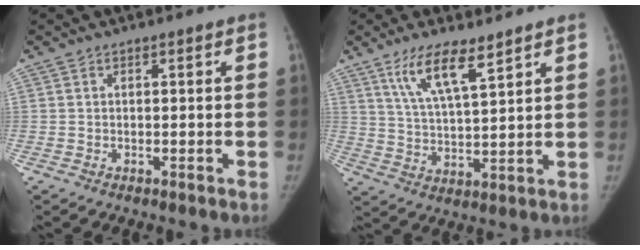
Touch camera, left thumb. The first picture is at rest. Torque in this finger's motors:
{"motor_torque": [-0.12, 0.34, 0.73, -0.97, 0.19]}